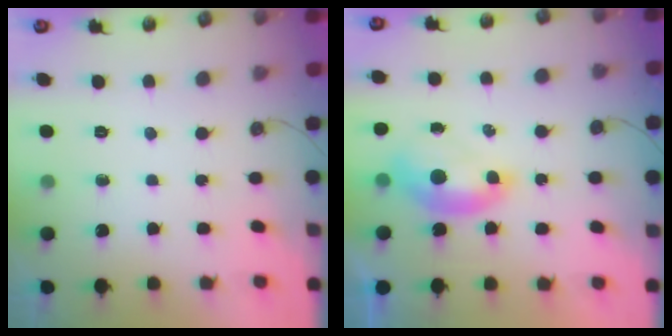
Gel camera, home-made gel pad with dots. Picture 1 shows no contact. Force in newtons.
{"total": 1.6, "press": 1.5, "slide": 0.6}